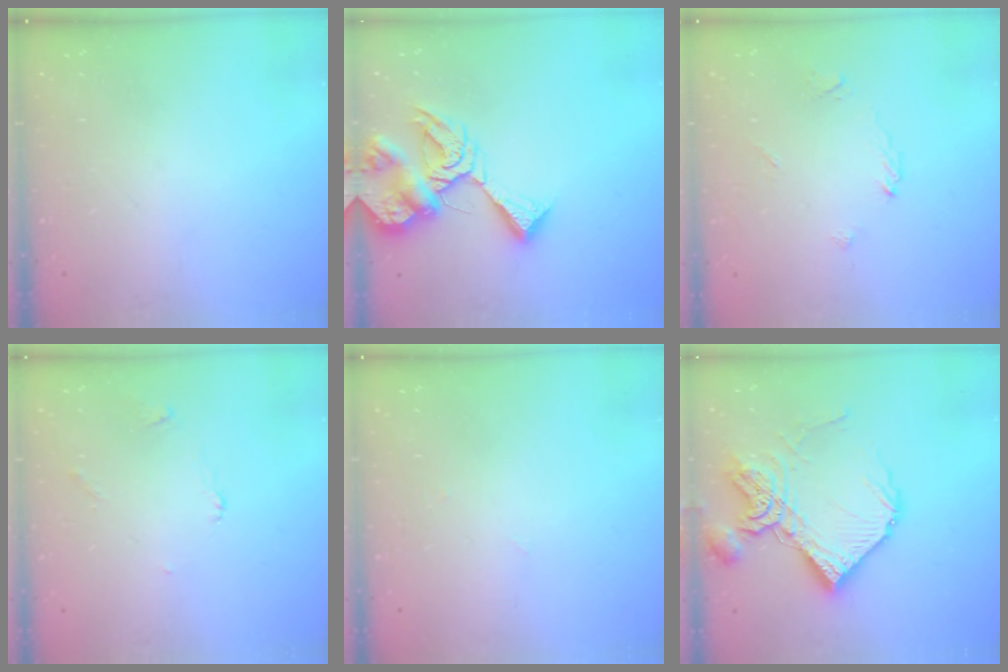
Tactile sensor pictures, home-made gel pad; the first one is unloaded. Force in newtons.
{"total": 13.3, "press": 13.2, "slide": 1.7}
{"total": 2.7, "press": 2.7, "slide": 0.2}
{"total": 2.5, "press": 2.5, "slide": 0.3}
{"total": 3.2, "press": 3.2, "slide": 0.4}
{"total": 17.5, "press": 17.4, "slide": 1.8}